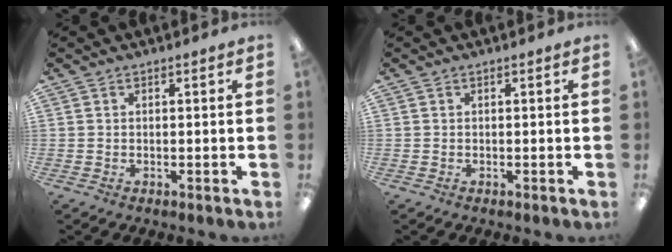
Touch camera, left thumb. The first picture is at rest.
{"total": 0.0}